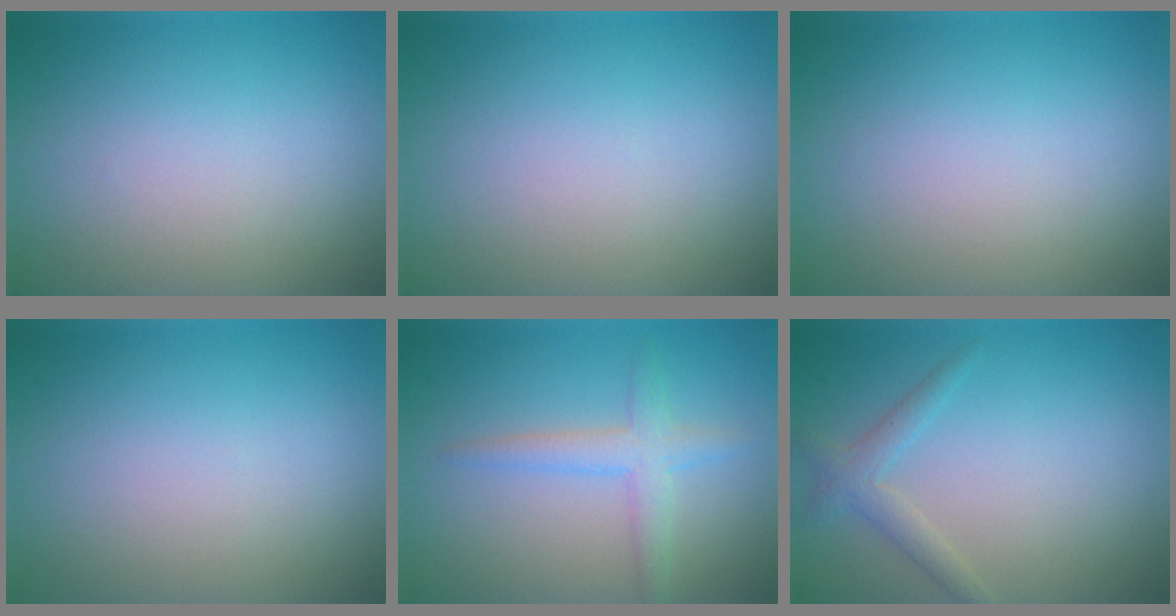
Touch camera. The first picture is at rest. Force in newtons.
{"total": 0.0}
{"total": 0.0}
{"total": 0.0}
{"total": 2.7, "press": 2.7, "slide": 0.2}
{"total": 2.0, "press": 2.0, "slide": 0.1}